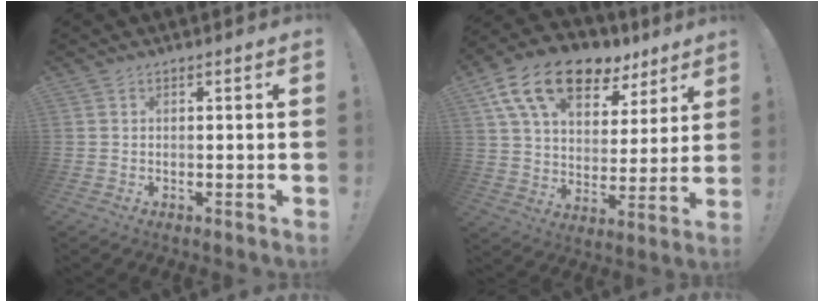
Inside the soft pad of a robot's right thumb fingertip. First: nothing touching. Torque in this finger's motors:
{"motor_torque": [0.68, 2.11, 1.16, 0.51, 0.15]}